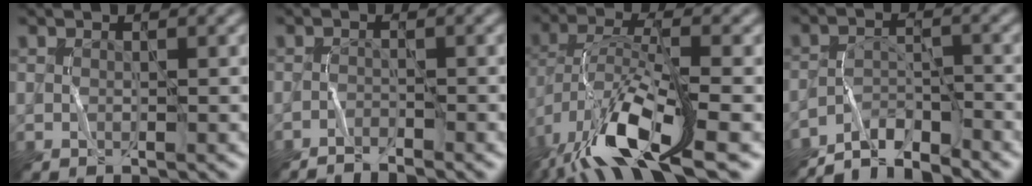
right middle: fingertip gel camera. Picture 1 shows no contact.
{"total": 1.8, "force": [-1.7, -0.1, 0.4], "torque": [-0.014, 0.007, -0.035]}
{"total": 11.7, "force": [-6.6, 3.2, 9.1], "torque": [-0.183, 0.003, -0.123]}
{"total": 4.3, "force": [-4.1, 0.8, 1.1], "torque": [-0.015, 0.010, -0.078]}